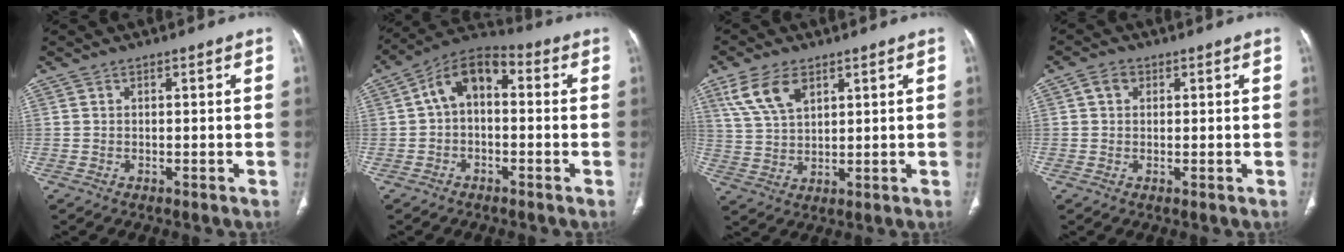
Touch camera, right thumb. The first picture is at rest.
{"total": 9.2, "force": [0.5, 5.6, 7.3], "torque": [-0.109, 0.033, -0.009]}
{"total": 8.6, "force": [4.5, 4.6, 5.7], "torque": [-0.103, -0.011, 0.093]}
{"total": 2.7, "force": [0.9, 2.0, 1.5], "torque": [-0.020, 0.006, 0.015]}